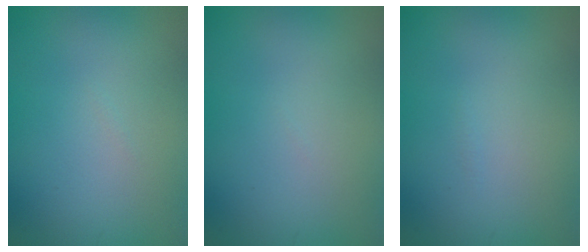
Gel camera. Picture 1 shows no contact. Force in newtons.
{"total": 0.0}
{"total": 0.0}